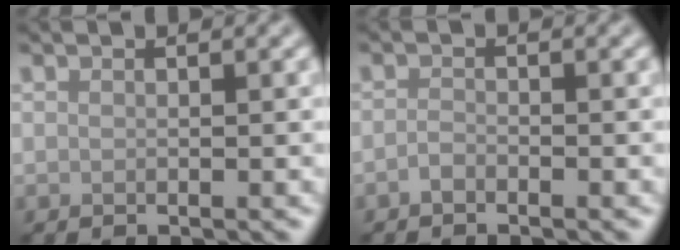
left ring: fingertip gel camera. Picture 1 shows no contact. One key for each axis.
{"total": 0.8, "fx": -0.6, "fy": 0.3, "fz": 0.4, "tx": -0.010, "ty": 0.001, "tz": -0.015}